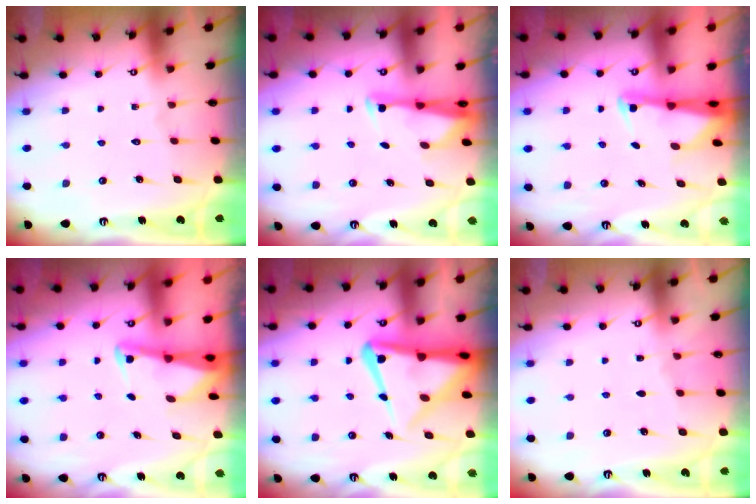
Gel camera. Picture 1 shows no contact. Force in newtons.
{"total": 3.0, "press": 2.9, "slide": 0.8}
{"total": 2.5, "press": 2.4, "slide": 0.5}
{"total": 2.3, "press": 2.3, "slide": 0.3}
{"total": 12.7, "press": 12.6, "slide": 1.4}
{"total": 0.5, "press": 0.5, "slide": 0.1}